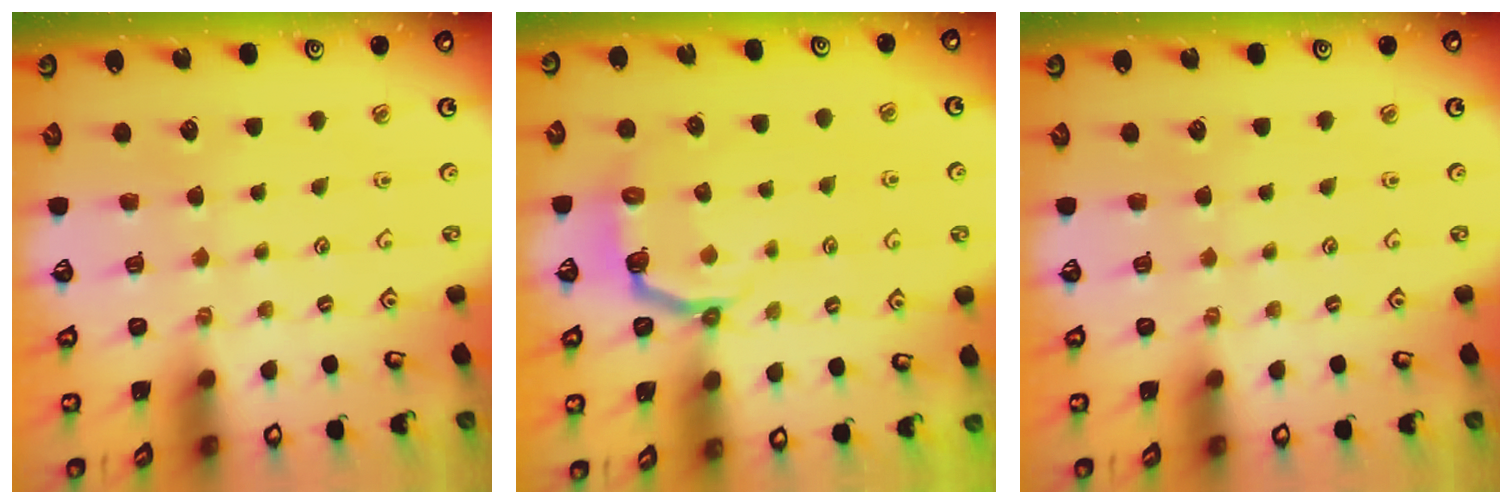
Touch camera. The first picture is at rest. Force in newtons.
{"total": 4.1, "press": 2.5, "slide": 3.2}
{"total": 0.0}